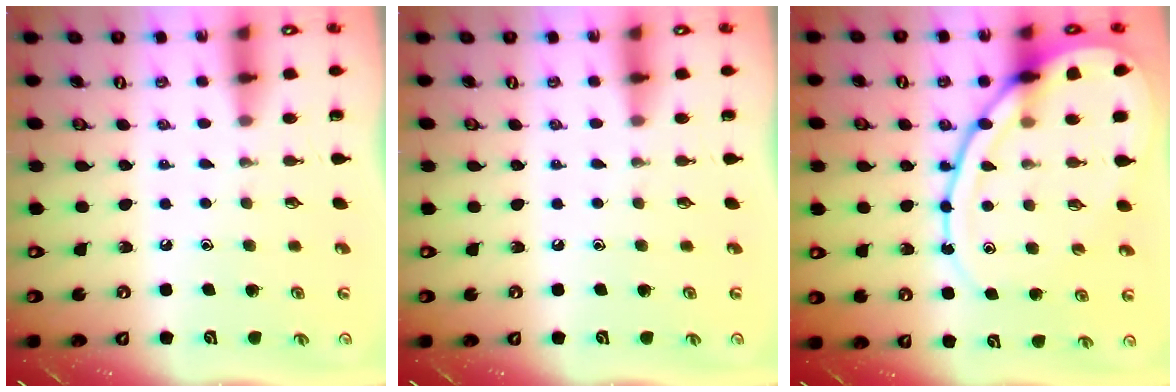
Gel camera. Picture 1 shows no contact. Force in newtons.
{"total": 0.0}
{"total": 16.3, "press": 16.2, "slide": 1.4}